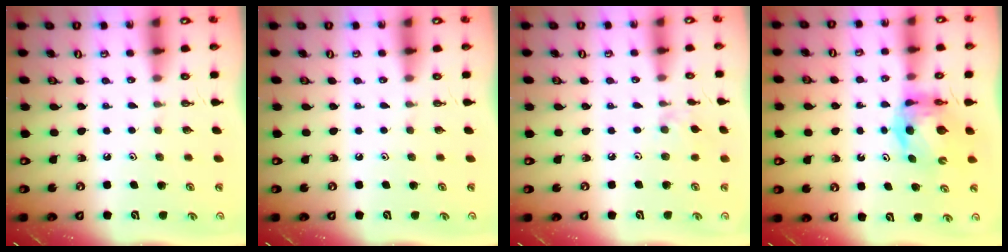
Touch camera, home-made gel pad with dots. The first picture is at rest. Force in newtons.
{"total": 0.0}
{"total": 2.9, "press": 2.8, "slide": 0.5}
{"total": 6.6, "press": 6.6, "slide": 0.7}